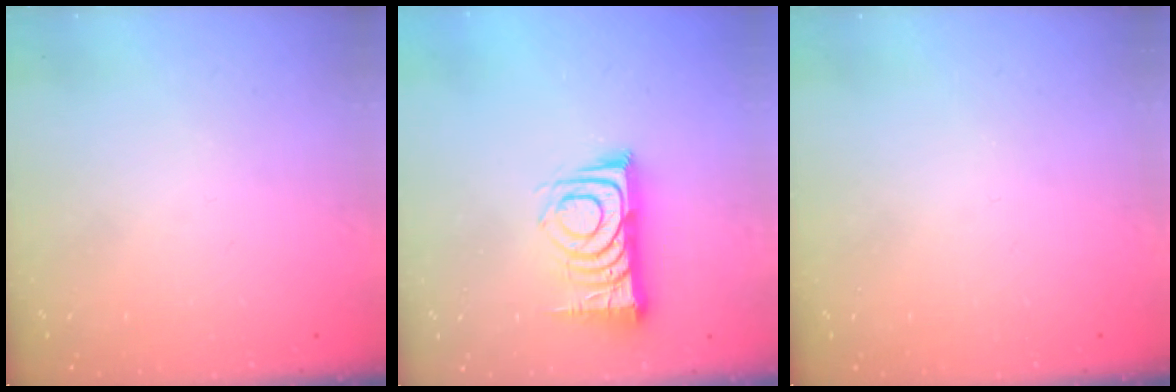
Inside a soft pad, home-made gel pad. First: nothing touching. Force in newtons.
{"total": 12.7, "press": 12.6, "slide": 0.9}
{"total": 0.0}